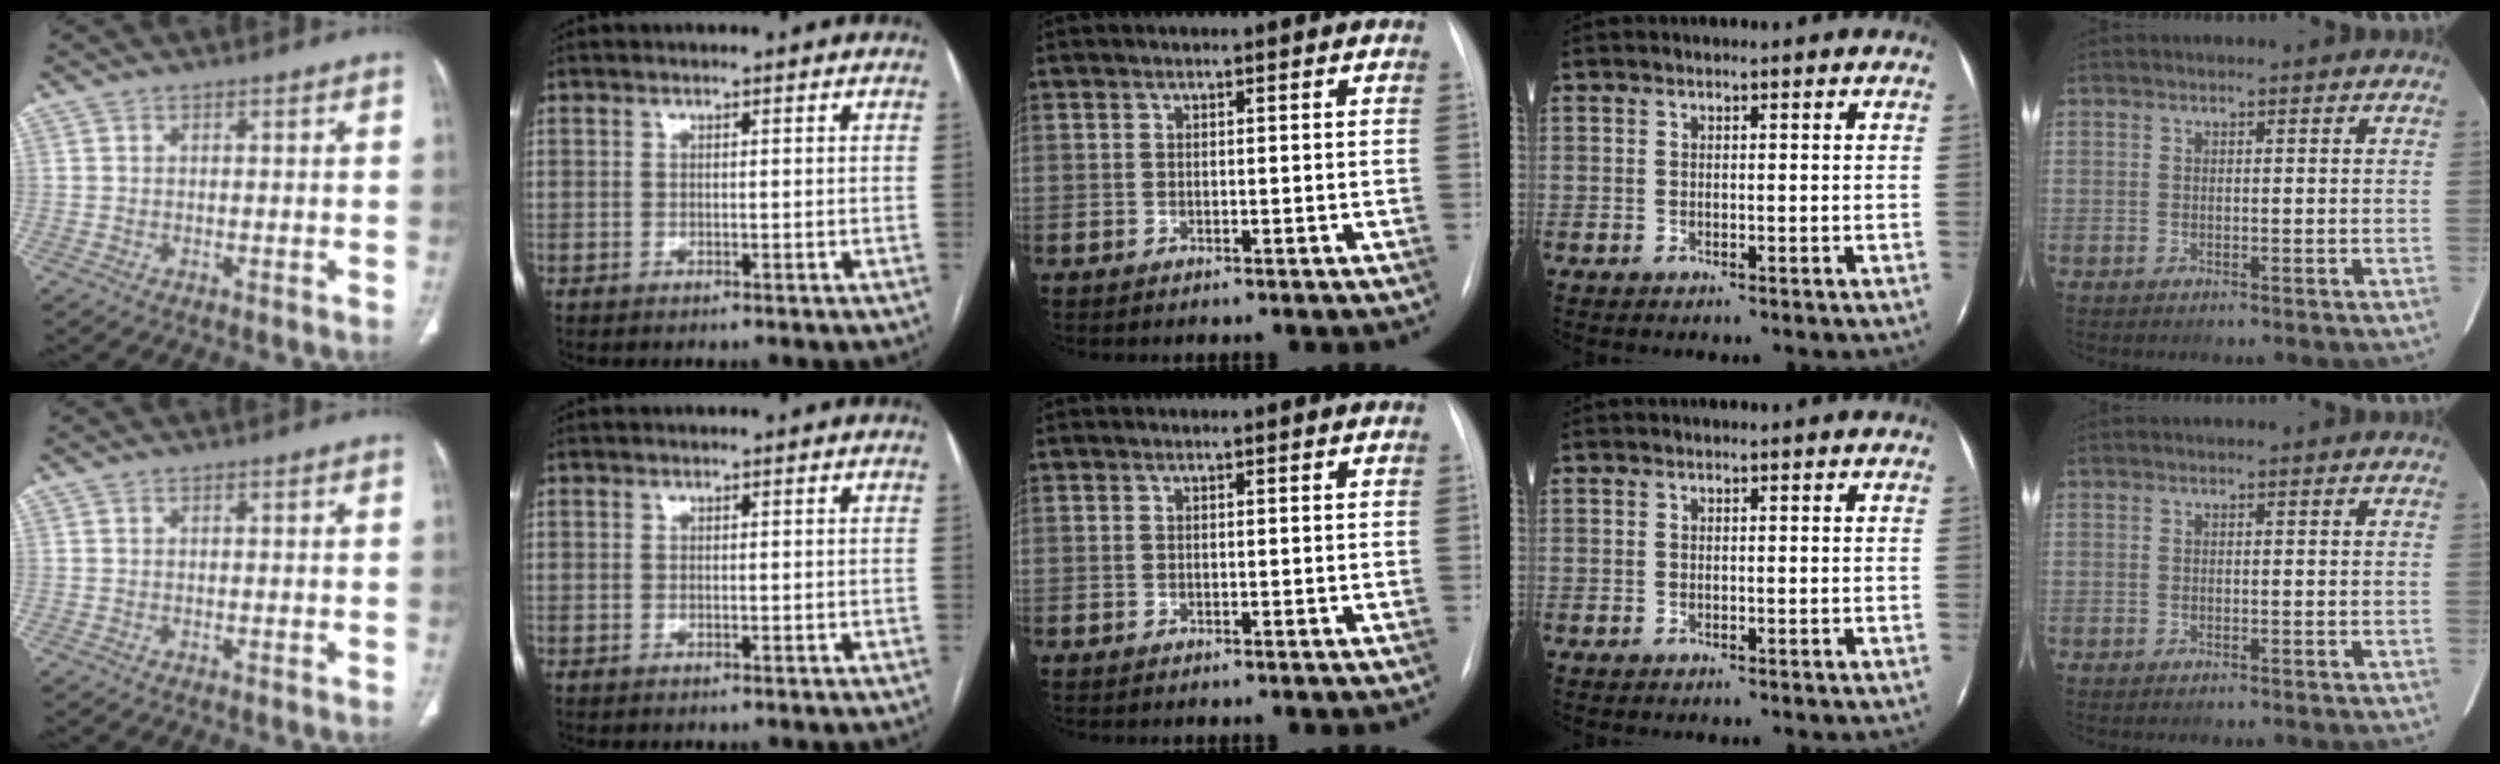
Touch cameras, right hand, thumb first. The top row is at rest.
{}